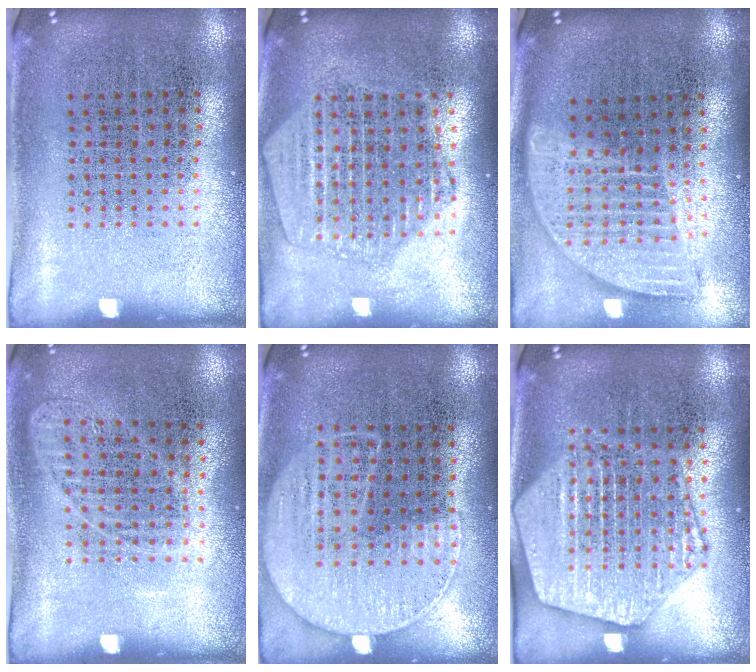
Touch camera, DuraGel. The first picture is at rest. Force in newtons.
{"total": 2.0, "press": 1.9, "slide": 0.8}
{"total": 1.8, "press": 1.5, "slide": 1.0}
{"total": 0.9, "press": 0.9, "slide": 0.2}
{"total": 1.3, "press": 1.0, "slide": 0.7}
{"total": 2.5, "press": 2.5, "slide": 0.2}